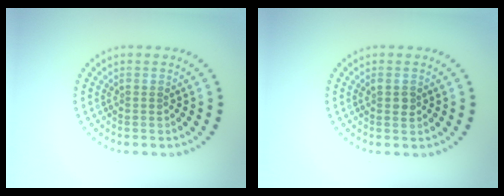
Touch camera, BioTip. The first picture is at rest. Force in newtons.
{"total": 1.0, "press": 1.0, "slide": 0.3}